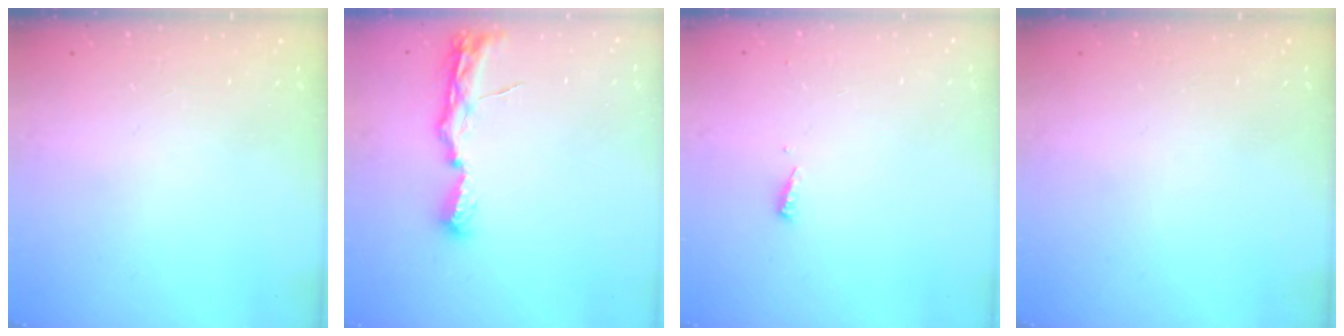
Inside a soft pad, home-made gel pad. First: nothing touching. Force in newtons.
{"total": 8.0, "press": 8.0, "slide": 0.7}
{"total": 3.1, "press": 3.1, "slide": 0.3}
{"total": 0.0}